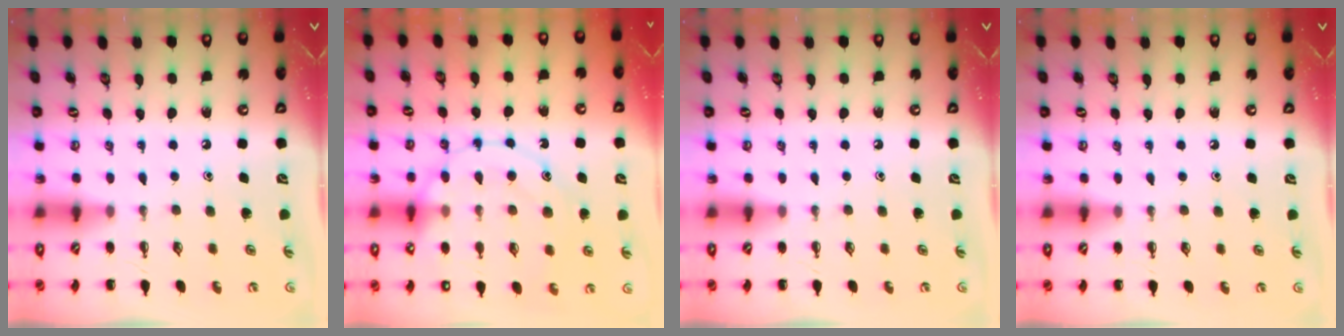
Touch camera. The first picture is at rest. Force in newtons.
{"total": 15.9, "press": 15.9, "slide": 1.2}
{"total": 0.0}
{"total": 3.6, "press": 3.4, "slide": 1.3}